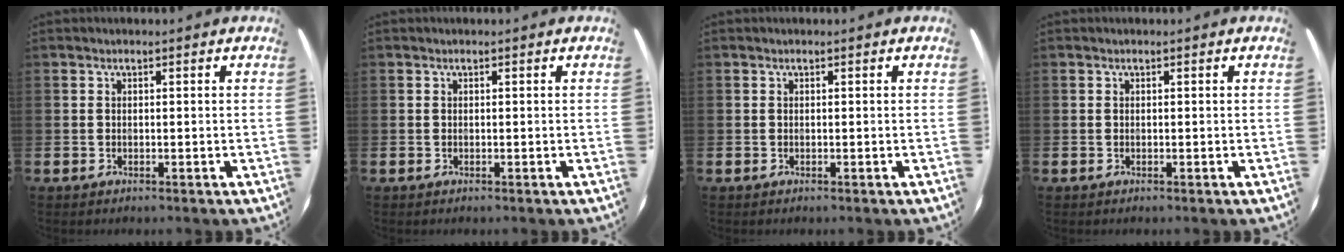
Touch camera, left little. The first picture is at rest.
{"total": 0.0}
{"total": 0.0}
{"total": 0.0}